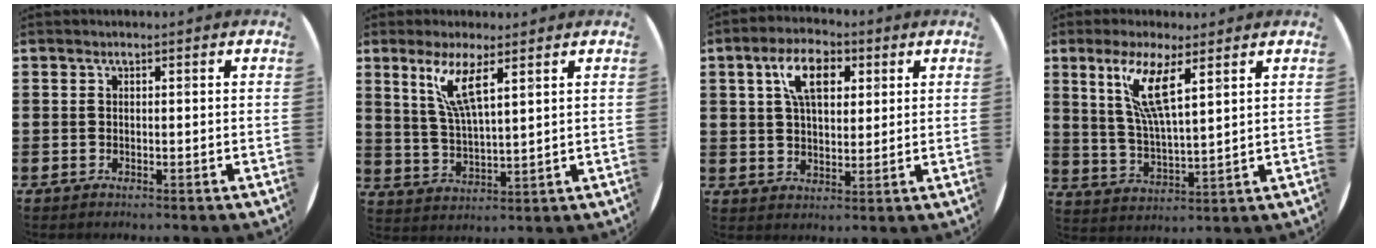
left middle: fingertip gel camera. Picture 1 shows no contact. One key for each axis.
{"total": 6.4, "fx": 4.1, "fy": 0.9, "fz": 4.8, "tx": -0.106, "ty": -0.005, "tz": 0.070}
{"total": 7.8, "fx": 3.7, "fy": 4.0, "fz": 5.5, "tx": -0.106, "ty": 0.011, "tz": 0.062}
{"total": 7.7, "fx": 4.7, "fy": 1.3, "fz": 6.0, "tx": -0.132, "ty": -0.008, "tz": 0.081}